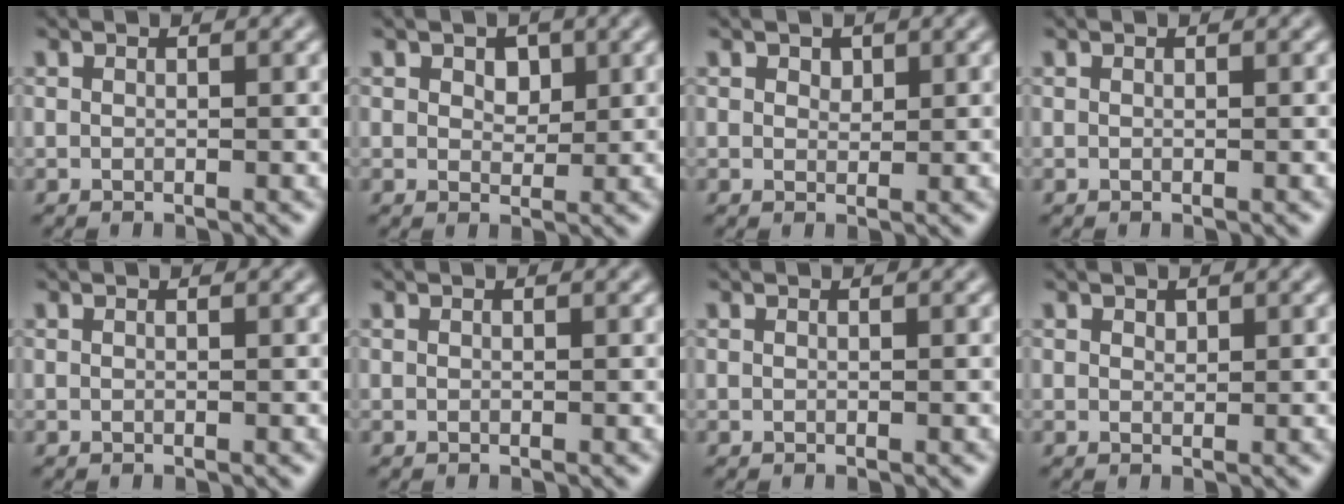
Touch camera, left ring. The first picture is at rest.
{"total": 1.8, "force": [0.7, 1.3, 1.1], "torque": [-0.019, -0.002, 0.009]}
{"total": 1.0, "force": [0.6, 0.7, 0.4], "torque": [-0.007, -0.002, 0.010]}
{"total": 0.0}
{"total": 0.0}
{"total": 0.0}
{"total": 0.0}
{"total": 0.6, "force": [0.4, 0.4, 0.2], "torque": [-0.006, -0.003, 0.008]}